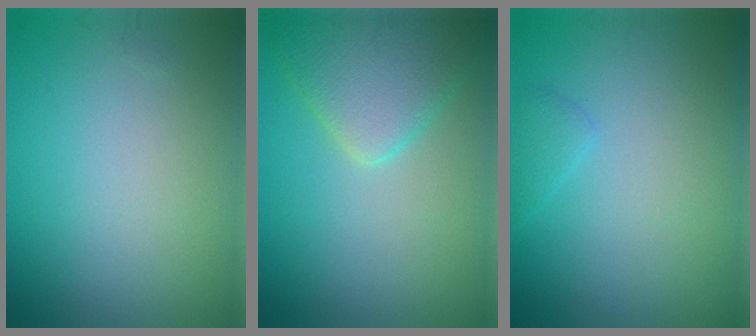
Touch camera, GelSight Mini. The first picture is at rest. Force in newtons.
{"total": 4.9, "press": 4.9, "slide": 0.3}
{"total": 1.0, "press": 1.0, "slide": 0.1}